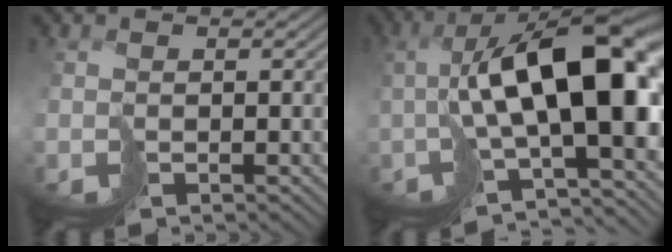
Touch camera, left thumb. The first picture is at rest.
{"total": 15.7, "force": [-0.2, 6.4, 14.3], "torque": [-0.229, 0.006, 0.017]}